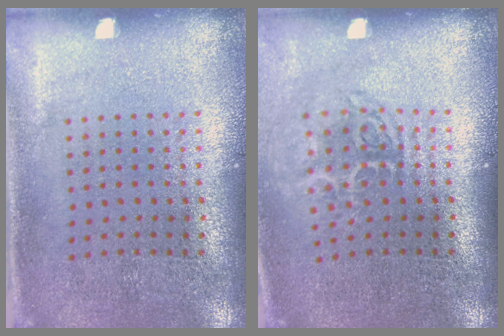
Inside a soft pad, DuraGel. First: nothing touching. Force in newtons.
{"total": 1.6, "press": 1.2, "slide": 1.2}